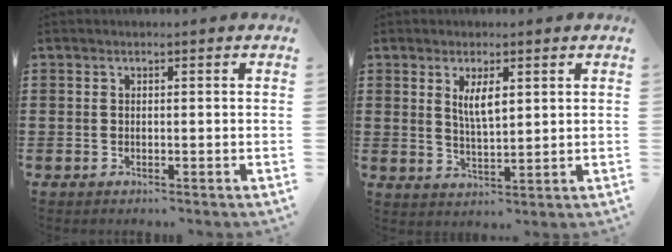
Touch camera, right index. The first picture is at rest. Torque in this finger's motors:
{"motor_torque": [0.12, -0.08, 0.23, 0.10]}